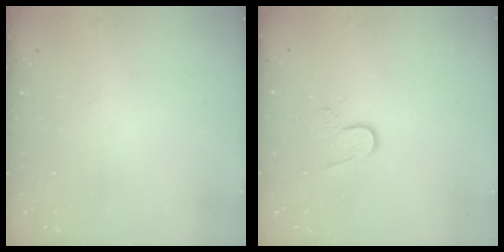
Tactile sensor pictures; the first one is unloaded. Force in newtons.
{"total": 6.0, "press": 6.0, "slide": 0.6}